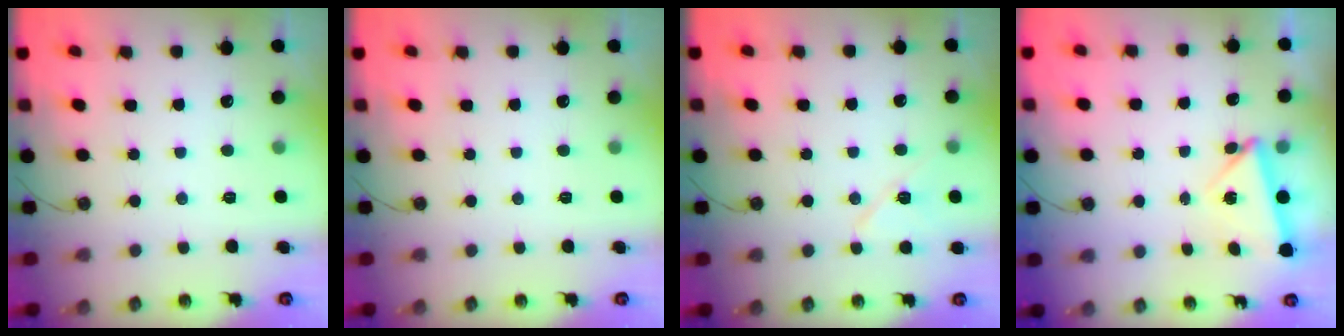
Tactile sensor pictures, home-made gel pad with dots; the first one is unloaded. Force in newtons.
{"total": 0.0}
{"total": 7.9, "press": 7.6, "slide": 2.2}
{"total": 5.4, "press": 5.4, "slide": 0.7}